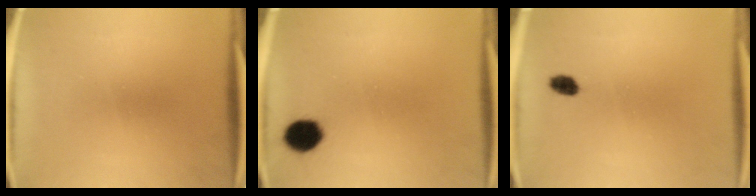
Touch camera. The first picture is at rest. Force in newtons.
{"total": 6.4}
{"total": 2.1}